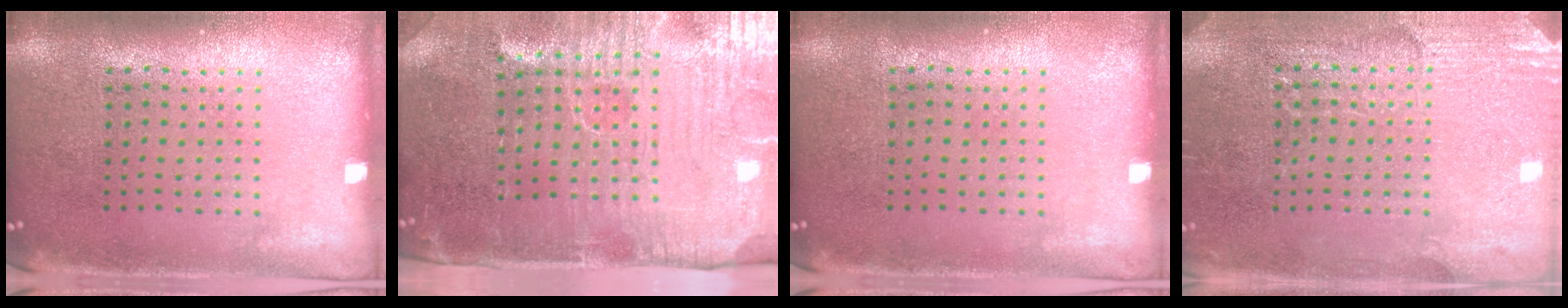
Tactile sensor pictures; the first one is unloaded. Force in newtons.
{"total": 5.2, "press": 4.4, "slide": 2.8}
{"total": 0.0}
{"total": 2.9, "press": 2.9, "slide": 0.5}